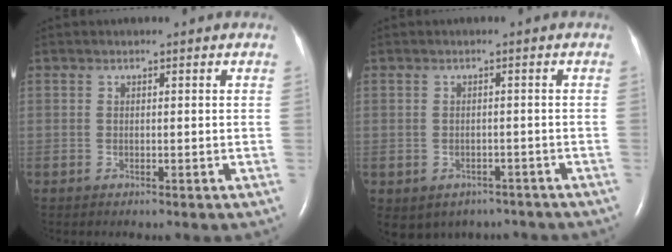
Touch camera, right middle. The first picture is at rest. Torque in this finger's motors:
{"motor_torque": [0.83, -1.00, 0.08, 0.10]}